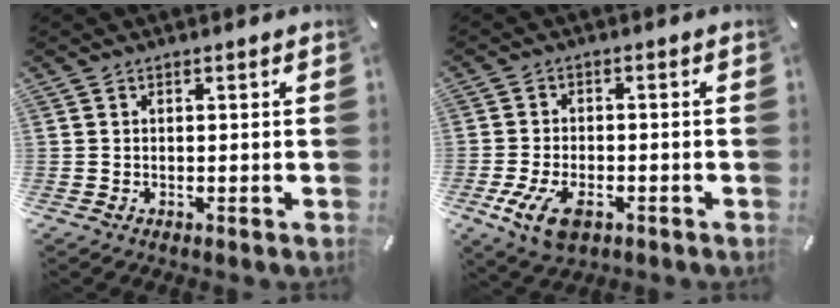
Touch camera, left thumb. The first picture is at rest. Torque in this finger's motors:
{"motor_torque": [-0.08, 0.55, 0.17, 0.09, 0.09]}